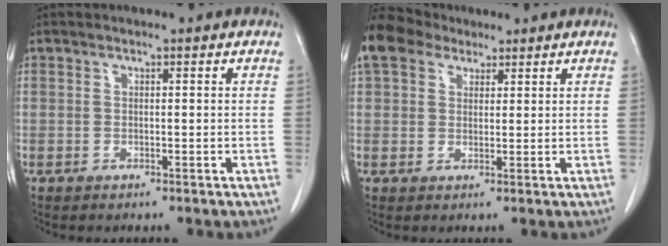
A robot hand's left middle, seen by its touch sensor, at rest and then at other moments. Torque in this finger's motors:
{"motor_torque": [0.80, -0.69, 0.70, 0.21]}